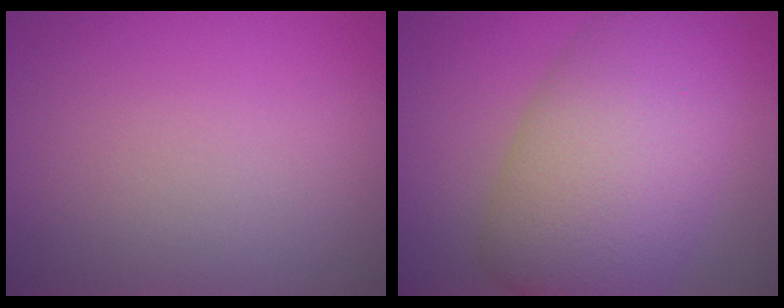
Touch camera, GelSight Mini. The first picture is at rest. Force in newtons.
{"total": 10.6, "press": 10.6, "slide": 0.4}